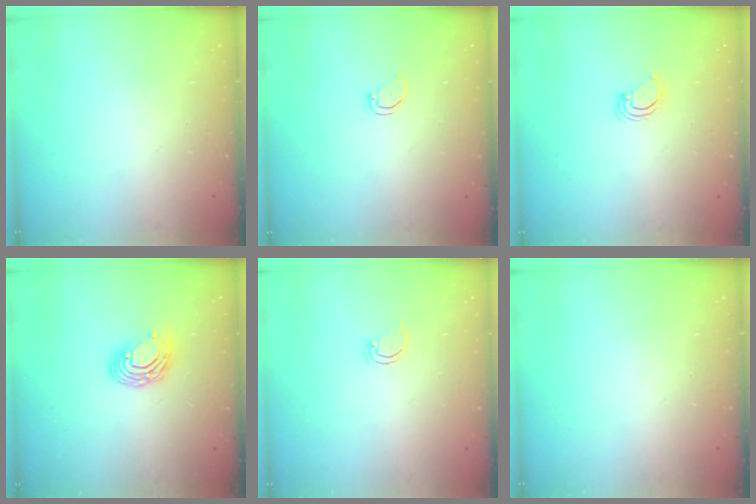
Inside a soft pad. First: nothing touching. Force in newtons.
{"total": 2.5, "press": 2.5, "slide": 0.3}
{"total": 2.3, "press": 2.3, "slide": 0.2}
{"total": 9.9, "press": 9.8, "slide": 0.7}
{"total": 2.3, "press": 2.3, "slide": 0.1}
{"total": 0.0}